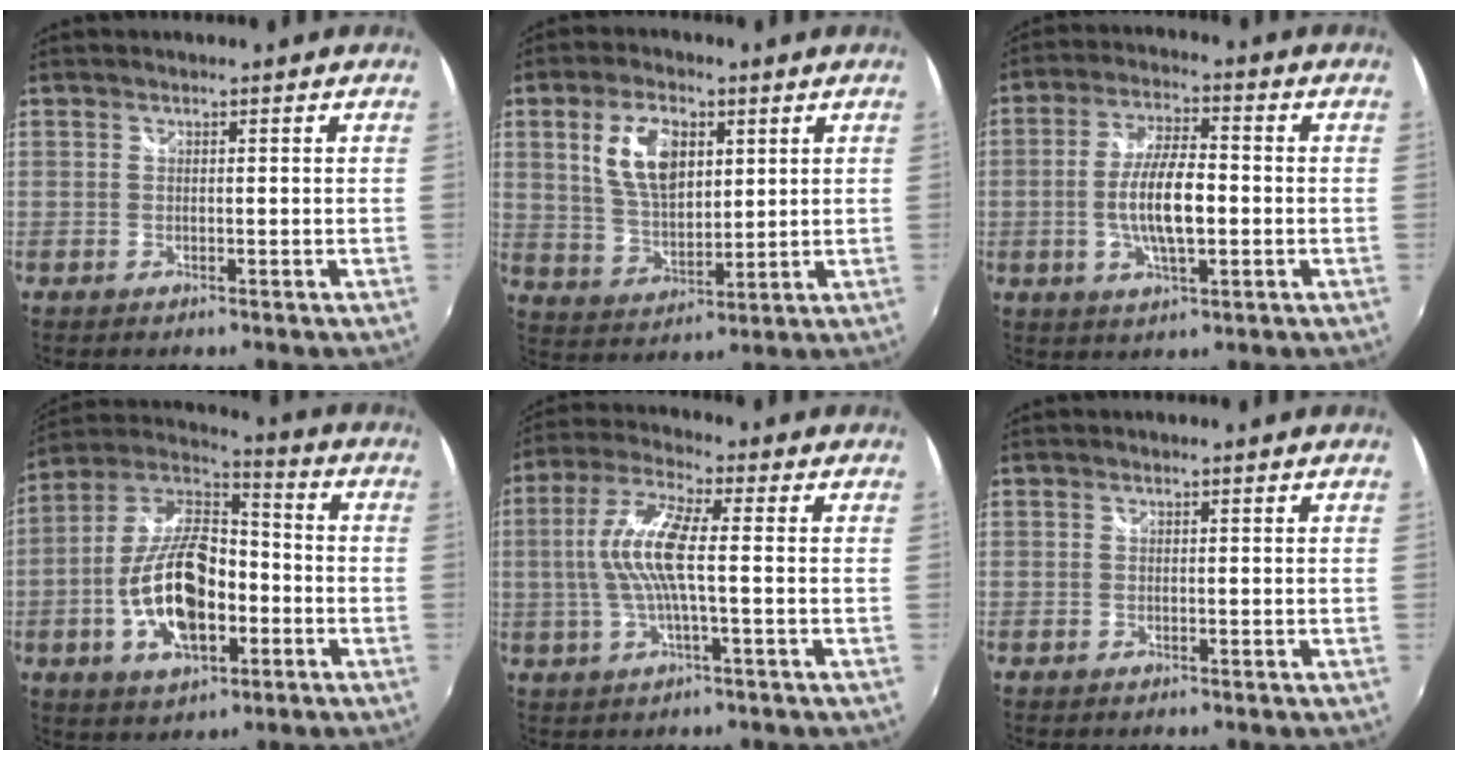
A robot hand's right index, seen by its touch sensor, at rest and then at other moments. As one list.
[{"total": 11.0, "force": [3.8, 5.9, 8.5], "torque": [-0.166, 0.008, 0.080]}, {"total": 9.9, "force": [-1.5, 3.2, 9.3], "torque": [-0.180, -0.001, -0.025]}, {"total": 18.2, "force": [-4.8, 9.3, 14.9], "torque": [-0.301, 0.004, -0.085]}, {"total": 10.1, "force": [-0.3, 1.7, 10.0], "torque": [-0.204, 0.005, -0.004]}, {"total": 0.0}]